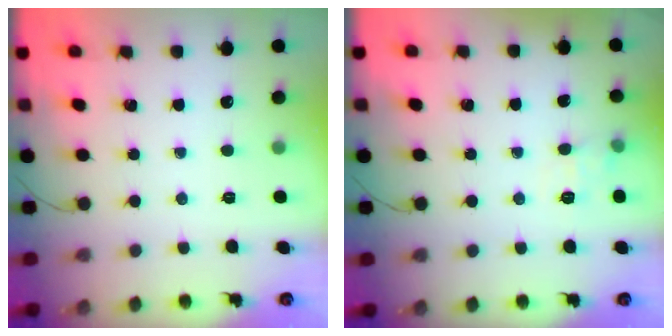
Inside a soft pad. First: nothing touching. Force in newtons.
{"total": 7.5, "press": 7.1, "slide": 2.2}